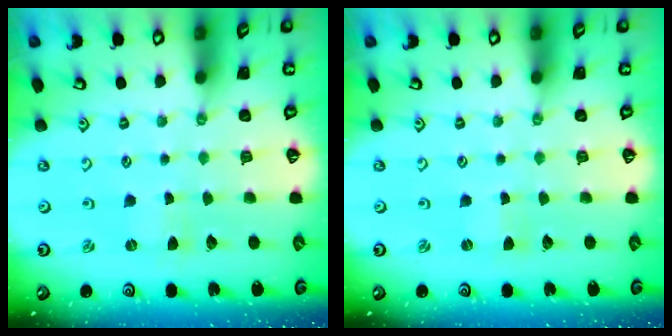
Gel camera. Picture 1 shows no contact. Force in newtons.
{"total": 0.0}